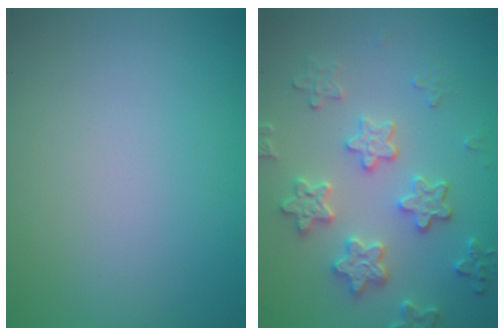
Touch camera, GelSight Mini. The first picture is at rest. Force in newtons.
{"total": 3.8, "press": 3.8, "slide": 0.7}